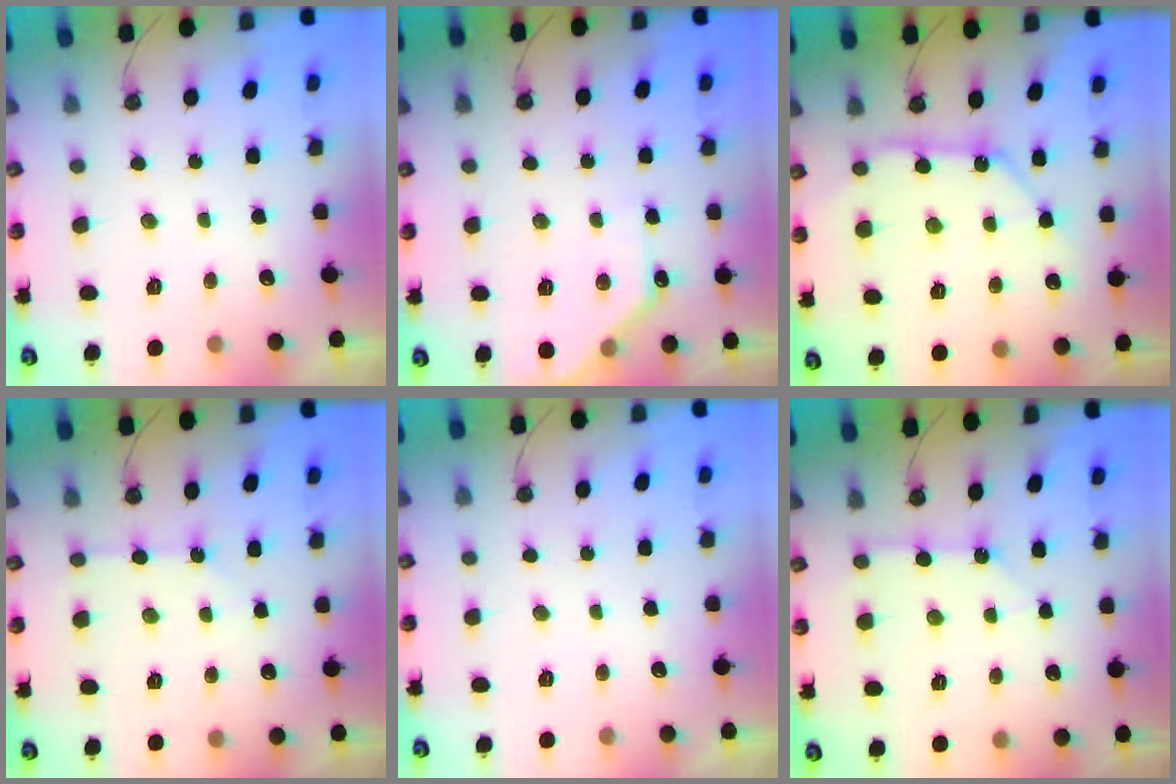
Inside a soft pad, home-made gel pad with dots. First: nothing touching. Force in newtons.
{"total": 6.5, "press": 6.4, "slide": 0.8}
{"total": 11.3, "press": 11.2, "slide": 1.0}
{"total": 2.7, "press": 2.7, "slide": 0.4}
{"total": 0.0}
{"total": 2.6, "press": 2.6, "slide": 0.3}